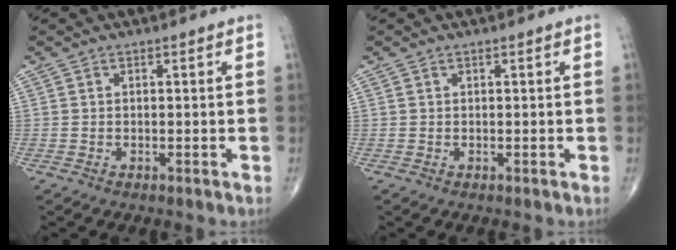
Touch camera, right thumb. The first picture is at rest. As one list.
[{"total": 0.0}]